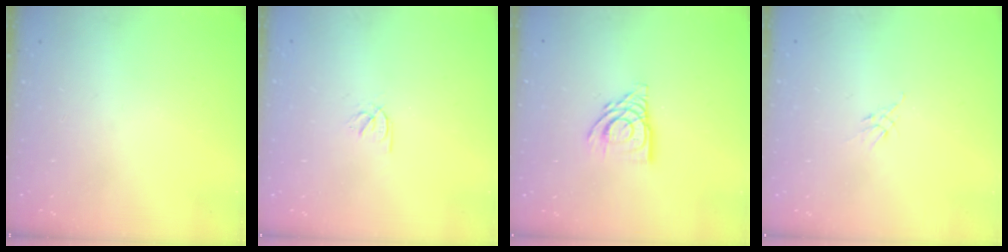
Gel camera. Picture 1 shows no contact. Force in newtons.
{"total": 2.2, "press": 2.2, "slide": 0.2}
{"total": 11.8, "press": 11.7, "slide": 1.1}
{"total": 2.6, "press": 2.5, "slide": 0.7}